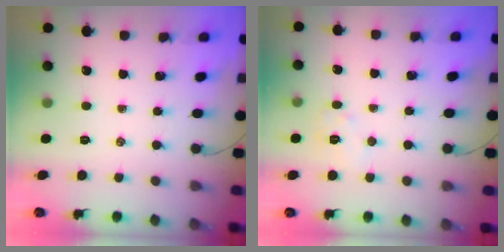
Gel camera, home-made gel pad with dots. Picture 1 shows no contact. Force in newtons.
{"total": 5.4, "press": 5.4, "slide": 0.6}